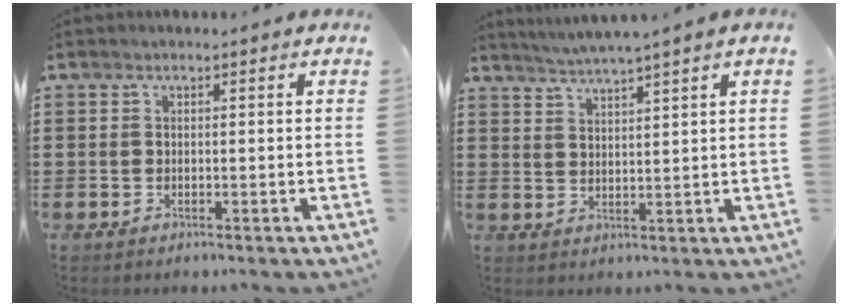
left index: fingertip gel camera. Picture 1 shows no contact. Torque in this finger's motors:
{"motor_torque": [1.10, -1.04, 0.60, 0.12]}